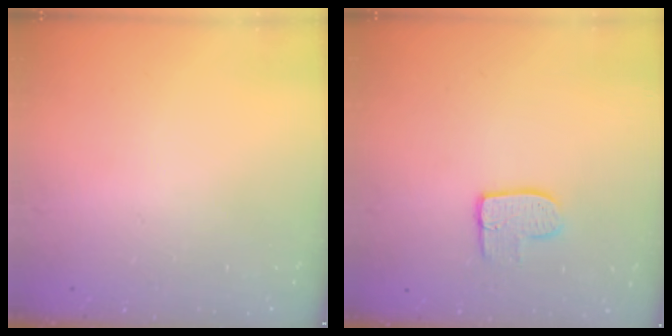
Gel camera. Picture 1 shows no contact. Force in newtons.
{"total": 7.9, "press": 7.9, "slide": 0.5}